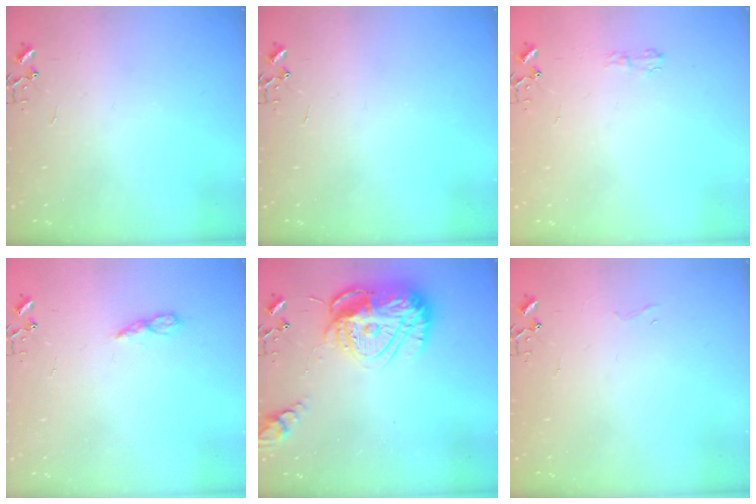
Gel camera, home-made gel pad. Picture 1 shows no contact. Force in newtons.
{"total": 0.0}
{"total": 5.0, "press": 5.0, "slide": 0.6}
{"total": 5.8, "press": 5.7, "slide": 0.6}
{"total": 18.0, "press": 17.9, "slide": 1.8}
{"total": 3.4, "press": 3.4, "slide": 0.3}